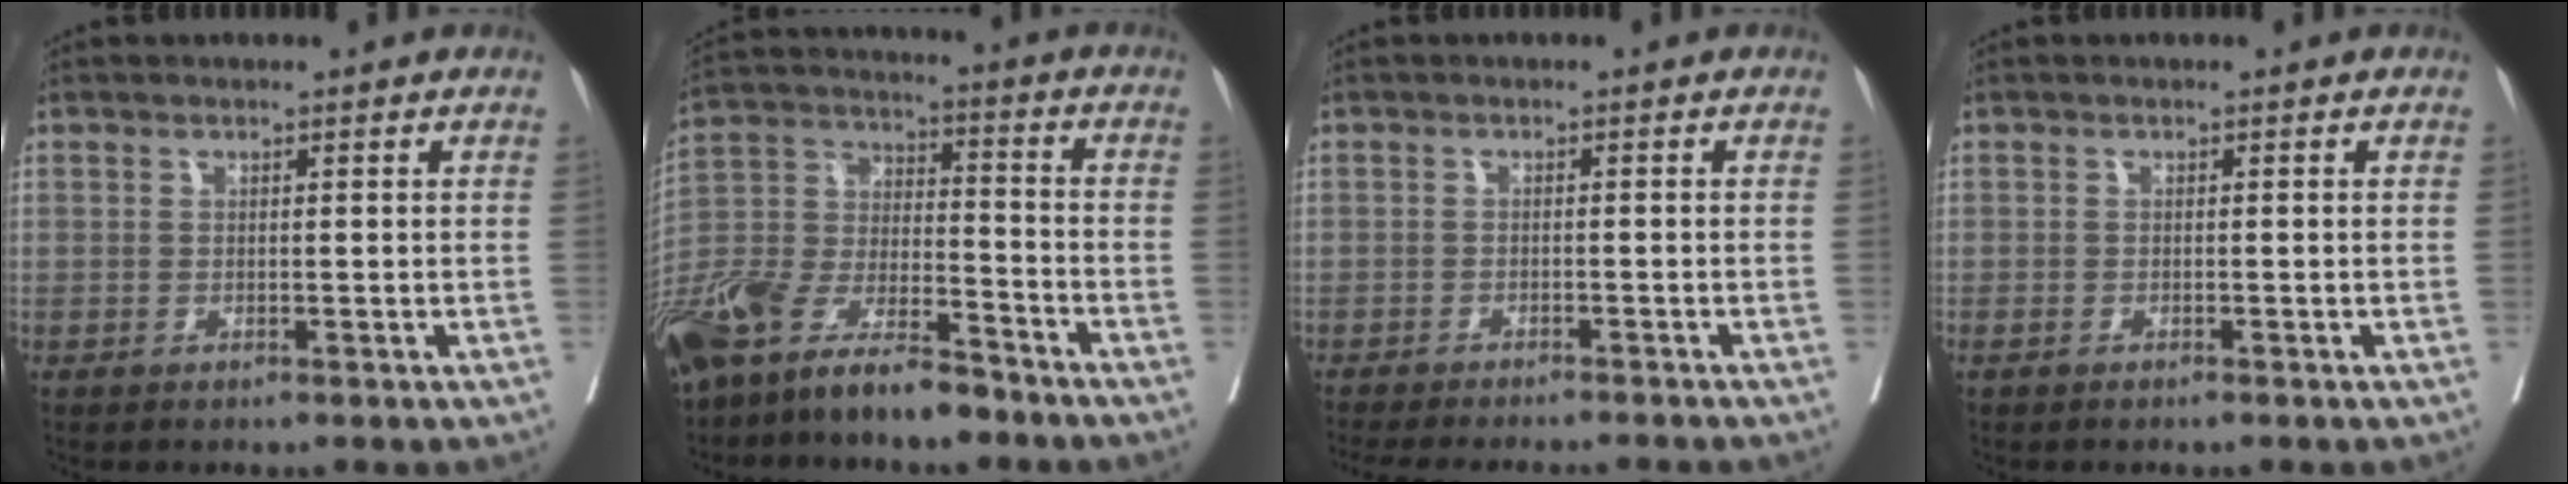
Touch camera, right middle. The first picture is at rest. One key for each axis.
{"total": 16.5, "fx": -13.1, "fy": 4.4, "fz": 9.0, "tx": -0.200, "ty": -0.006, "tz": -0.251}
{"total": 13.2, "fx": -12.1, "fy": 0.9, "fz": 5.1, "tx": -0.075, "ty": -0.025, "tz": -0.160}
{"total": 0.9, "fx": -0.7, "fy": 0.1, "fz": 0.5, "tx": -0.013, "ty": -0.003, "tz": -0.009}